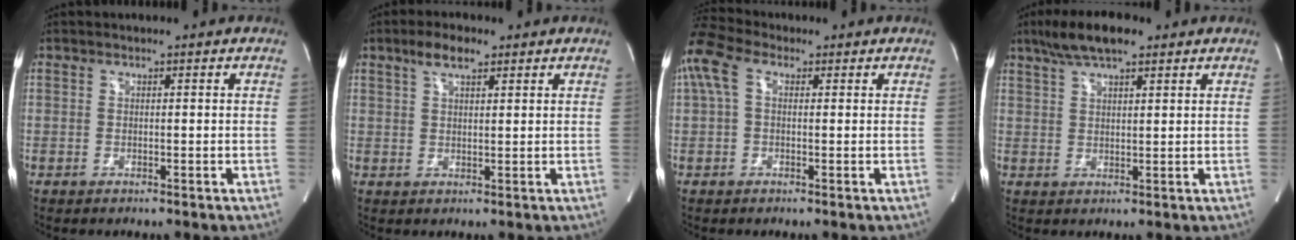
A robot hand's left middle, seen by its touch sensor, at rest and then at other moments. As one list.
[{"total": 4.3, "force": [2.8, 1.4, 3.0], "torque": [-0.062, 0.013, 0.052]}, {"total": 10.5, "force": [3.7, 6.2, 7.5], "torque": [-0.200, 0.048, 0.064]}, {"total": 7.6, "force": [5.3, 1.9, 5.1], "torque": [-0.104, 0.020, 0.095]}]